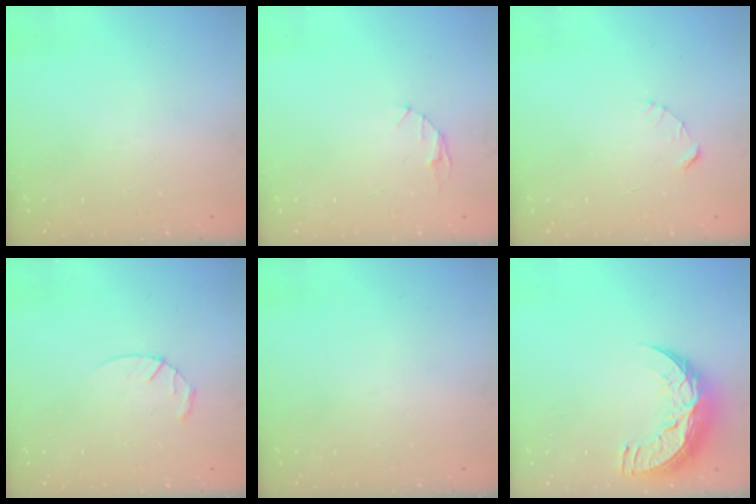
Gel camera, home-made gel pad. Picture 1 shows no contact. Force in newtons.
{"total": 3.1, "press": 3.1, "slide": 0.4}
{"total": 2.4, "press": 2.4, "slide": 0.2}
{"total": 3.6, "press": 3.6, "slide": 0.5}
{"total": 0.0}
{"total": 11.9, "press": 11.9, "slide": 0.8}